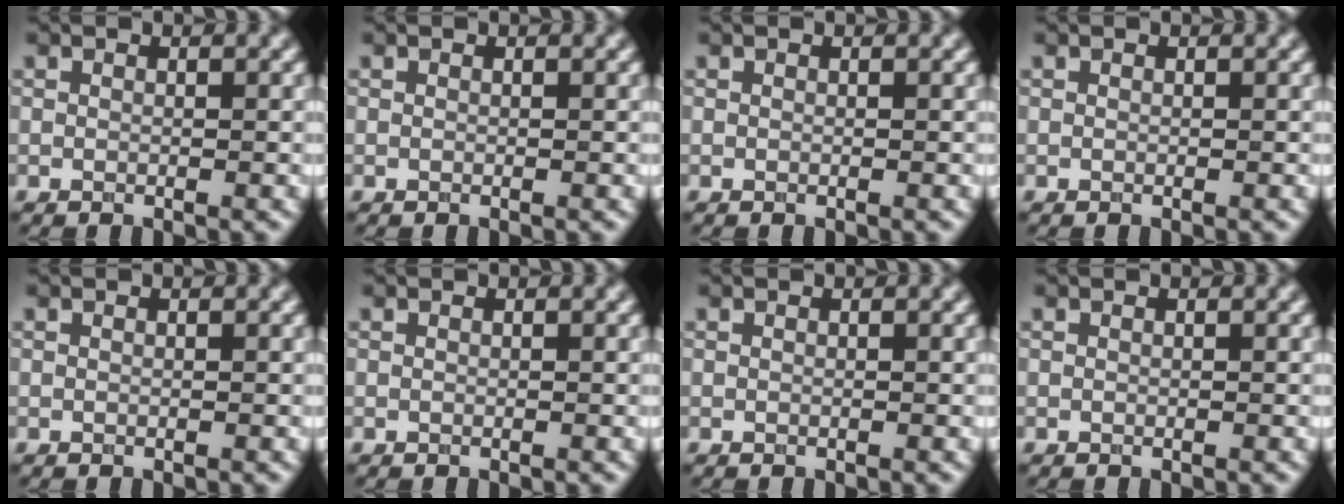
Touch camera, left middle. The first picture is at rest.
{"total": 0.0}
{"total": 0.0}
{"total": 0.0}
{"total": 0.0}
{"total": 0.0}
{"total": 0.0}
{"total": 0.0}